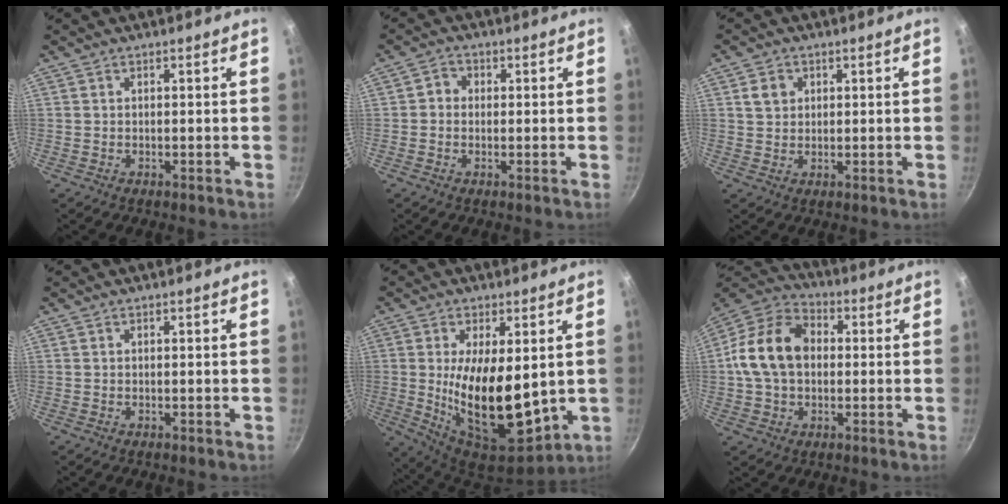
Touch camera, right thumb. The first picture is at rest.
{"total": 2.8, "force": [0.1, 2.6, 1.2], "torque": [-0.007, 0.005, -0.009]}
{"total": 3.6, "force": [1.1, 3.1, 1.5], "torque": [-0.010, 0.004, 0.019]}
{"total": 0.0}
{"total": 18.5, "force": [0.7, 8.8, 16.3], "torque": [-0.259, -0.033, 0.026]}
{"total": 14.8, "force": [0.6, 10.8, 10.0], "torque": [-0.152, 0.030, -0.009]}